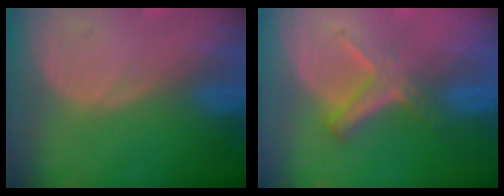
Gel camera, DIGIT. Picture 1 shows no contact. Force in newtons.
{"total": 5.8, "press": 5.1, "slide": 2.9}